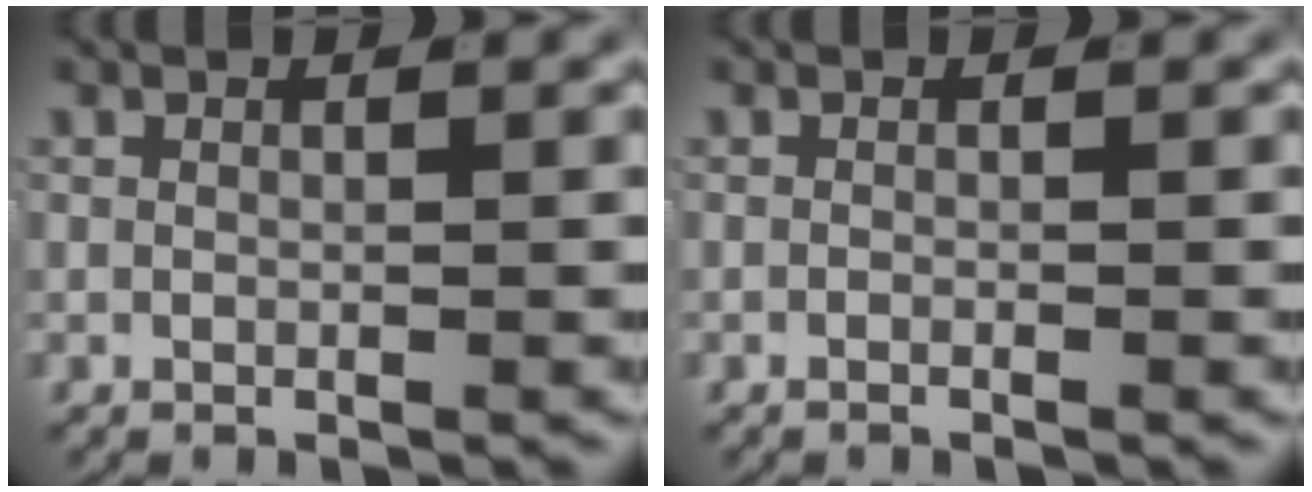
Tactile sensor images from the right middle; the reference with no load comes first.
{"total": 0.7, "force": [-0.7, 0.2, 0.3], "torque": [-0.007, 0.004, -0.016]}